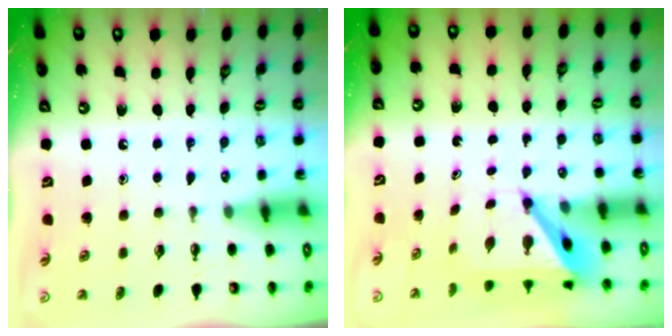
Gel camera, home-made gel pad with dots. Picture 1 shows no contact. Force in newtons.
{"total": 5.8, "press": 5.8, "slide": 0.4}